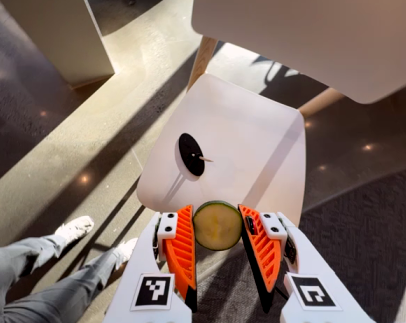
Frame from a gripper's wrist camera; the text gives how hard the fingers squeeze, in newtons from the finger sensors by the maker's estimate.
{"total": 9.1, "left": 9.0, "right": 9.1}